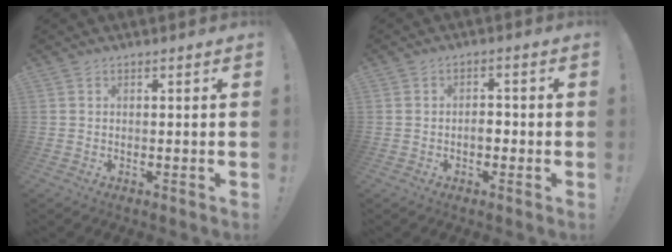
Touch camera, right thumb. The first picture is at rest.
{"total": 3.4, "force": [-1.2, 2.3, 2.1], "torque": [-0.028, 0.007, -0.023]}